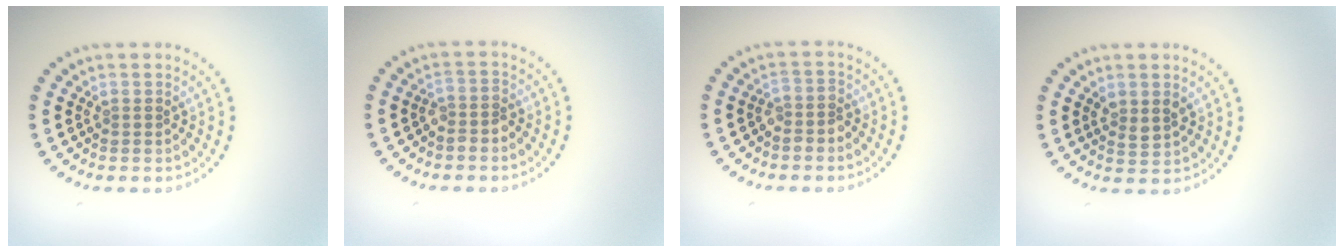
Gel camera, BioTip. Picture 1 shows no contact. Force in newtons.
{"total": 1.7, "press": 1.4, "slide": 1.0}
{"total": 1.7, "press": 1.4, "slide": 0.9}
{"total": 1.6, "press": 1.6, "slide": 0.5}